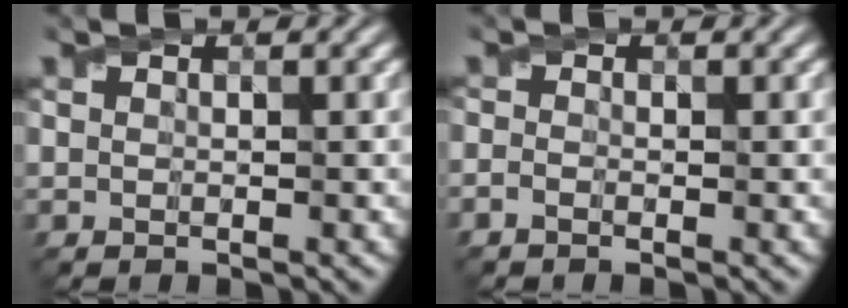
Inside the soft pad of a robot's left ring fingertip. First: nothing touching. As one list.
[{"total": 0.8, "force": [-0.6, 0.3, 0.5], "torque": [-0.014, -0.003, -0.015]}]